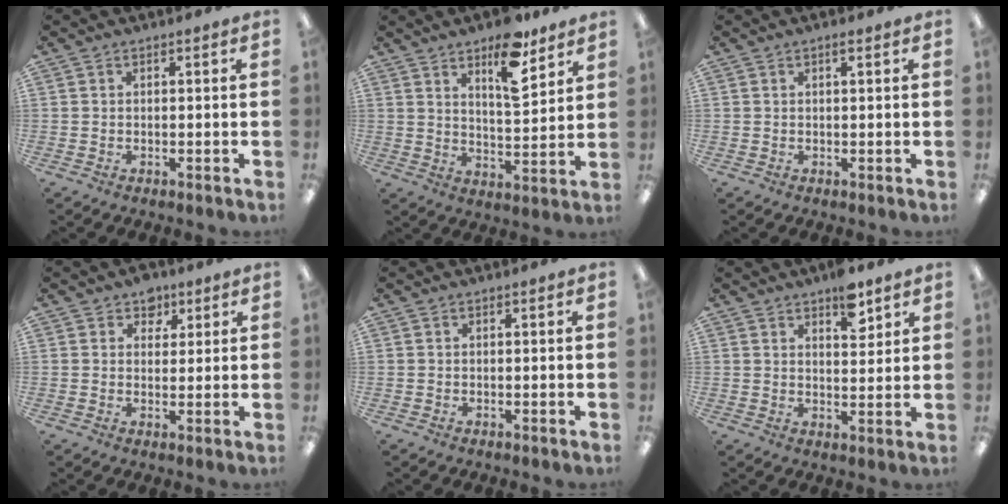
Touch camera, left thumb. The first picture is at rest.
{"total": 12.0, "force": [8.3, 4.0, 7.7], "torque": [-0.115, -0.046, 0.139]}
{"total": 1.0, "force": [0.6, 0.2, 0.8], "torque": [-0.017, 0.002, 0.010]}
{"total": 4.7, "force": [3.1, 3.4, 1.0], "torque": [-0.001, -0.012, 0.053]}
{"total": 0.0}
{"total": 7.6, "force": [5.1, 3.4, 4.5], "torque": [-0.043, -0.032, 0.083]}